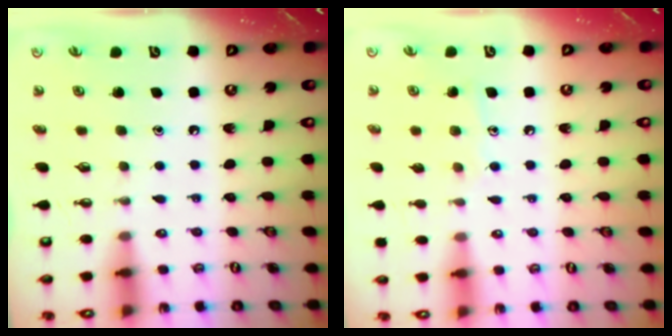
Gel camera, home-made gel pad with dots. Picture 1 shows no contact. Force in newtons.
{"total": 6.6, "press": 6.6, "slide": 0.4}